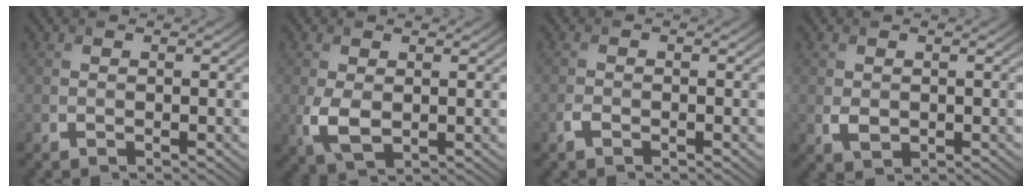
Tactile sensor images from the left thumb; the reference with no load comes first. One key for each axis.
{"total": 3.8, "fx": -0.3, "fy": 2.3, "fz": 3.1, "tx": -0.082, "ty": -0.011, "tz": -0.001}
{"total": 1.1, "fx": -0.7, "fy": 0.5, "fz": 0.6, "tx": -0.015, "ty": 0.000, "tz": -0.016}
{"total": 1.6, "fx": 0.1, "fy": 1.3, "fz": 1.0, "tx": -0.024, "ty": -0.006, "tz": 0.006}